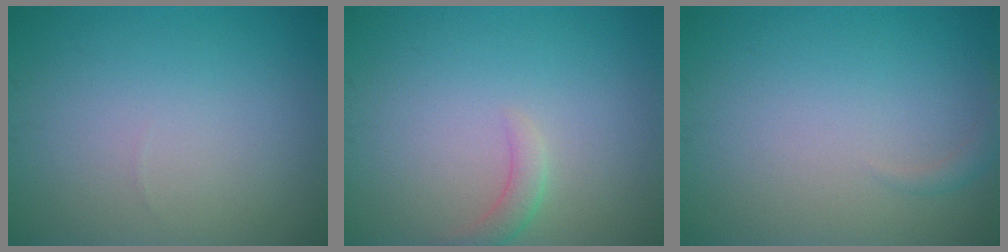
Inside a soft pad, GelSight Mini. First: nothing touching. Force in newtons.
{"total": 1.6, "press": 1.5, "slide": 0.2}
{"total": 0.9, "press": 0.9, "slide": 0.1}